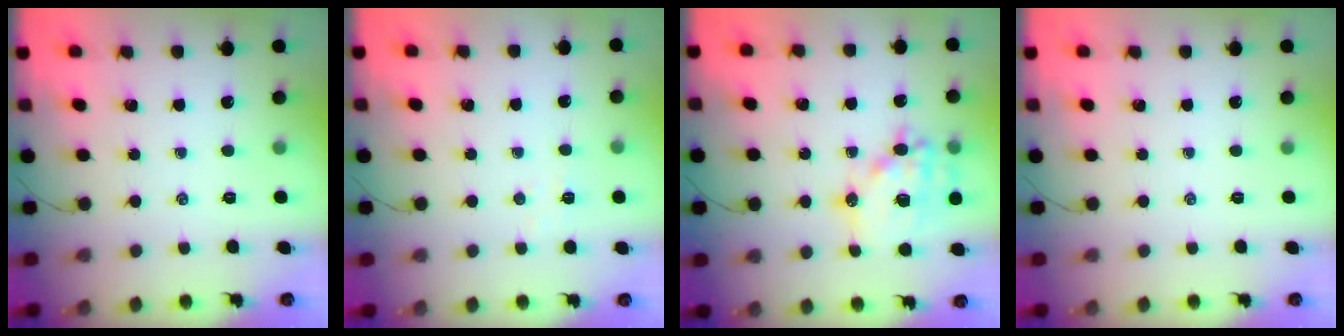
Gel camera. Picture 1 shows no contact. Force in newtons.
{"total": 2.8, "press": 2.7, "slide": 0.8}
{"total": 17.7, "press": 17.4, "slide": 3.3}
{"total": 0.0}